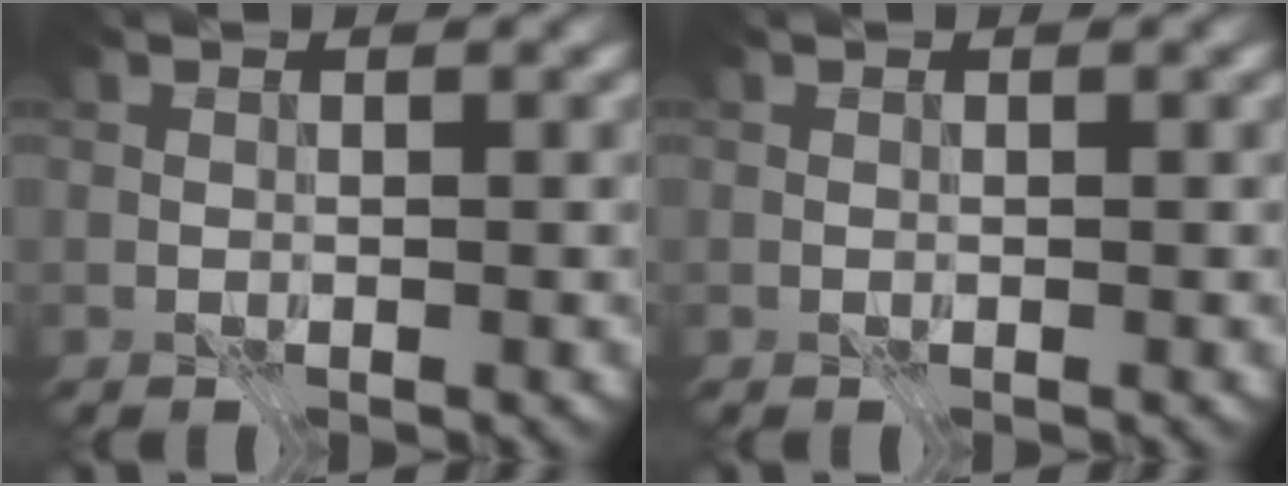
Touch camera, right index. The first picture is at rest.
{"total": 0.0}